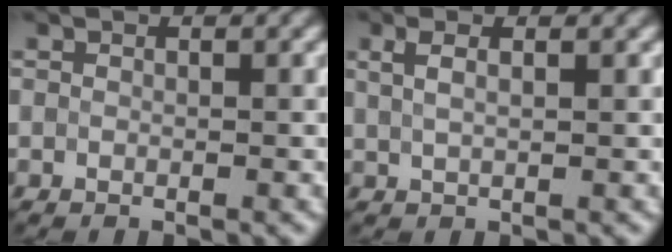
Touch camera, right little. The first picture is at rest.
{"total": 1.6, "force": [1.0, 0.3, 1.2], "torque": [-0.029, 0.009, 0.025]}